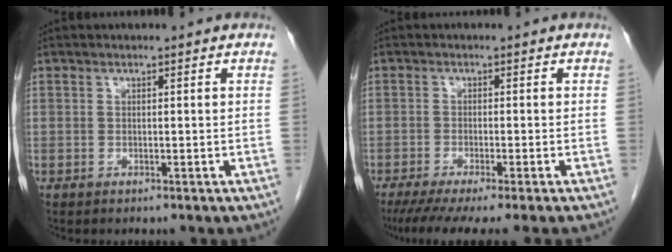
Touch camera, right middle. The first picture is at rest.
{"total": 9.3, "force": [-7.7, -0.6, 5.2], "torque": [-0.058, -0.025, -0.118]}